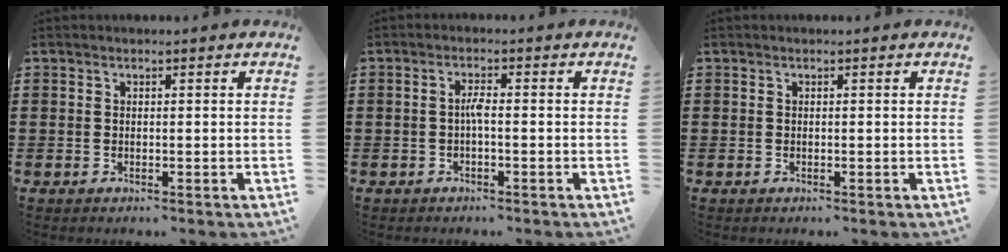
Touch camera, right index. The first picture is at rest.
{"total": 1.9, "force": [-0.4, 0.3, 1.9], "torque": [-0.038, 0.002, -0.008]}
{"total": 0.0}